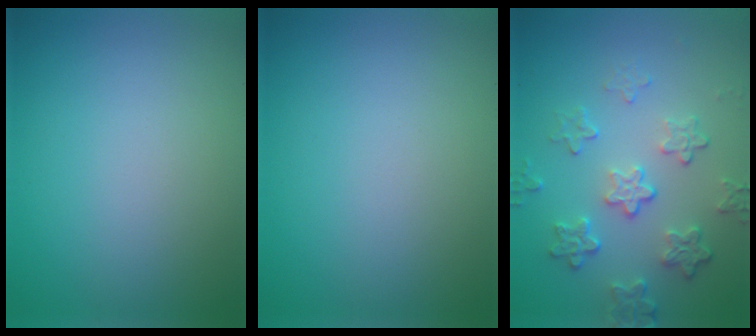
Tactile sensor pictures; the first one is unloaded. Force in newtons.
{"total": 0.0}
{"total": 4.6, "press": 3.4, "slide": 3.1}